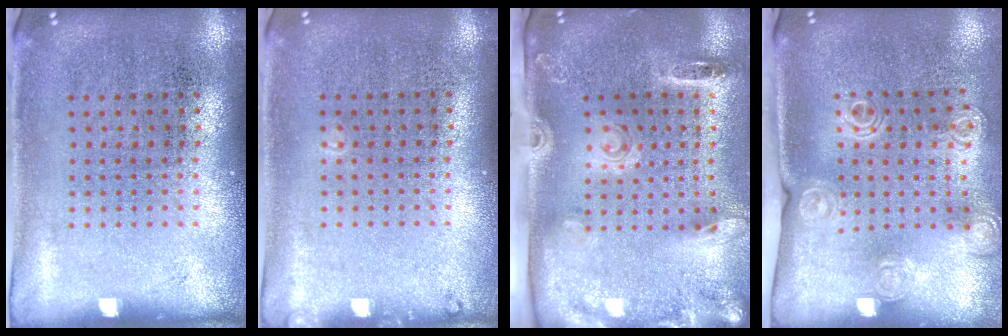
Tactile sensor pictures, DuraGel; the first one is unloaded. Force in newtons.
{"total": 0.7, "press": 0.7, "slide": 0.2}
{"total": 2.7, "press": 1.9, "slide": 2.0}
{"total": 1.5, "press": 1.4, "slide": 0.6}